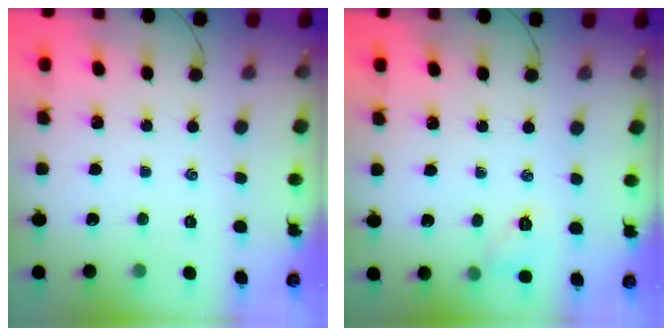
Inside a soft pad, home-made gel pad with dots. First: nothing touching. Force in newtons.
{"total": 6.8, "press": 6.7, "slide": 1.2}